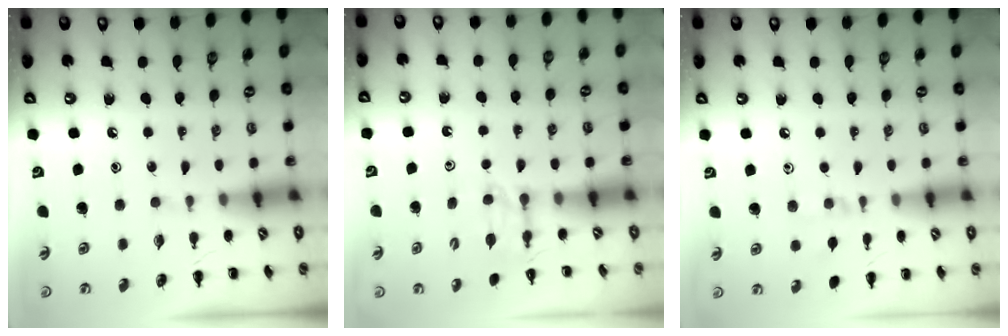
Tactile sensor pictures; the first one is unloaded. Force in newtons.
{"total": 4.2, "press": 4.0, "slide": 1.3}
{"total": 3.3, "press": 3.1, "slide": 1.2}